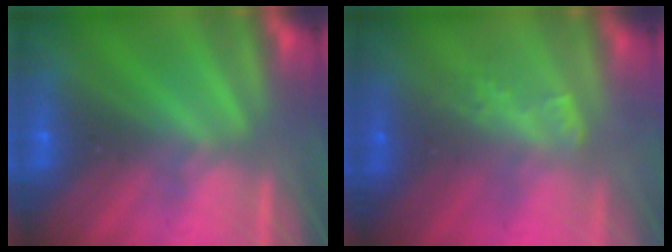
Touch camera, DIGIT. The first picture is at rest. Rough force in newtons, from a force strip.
{"total": 2.2}